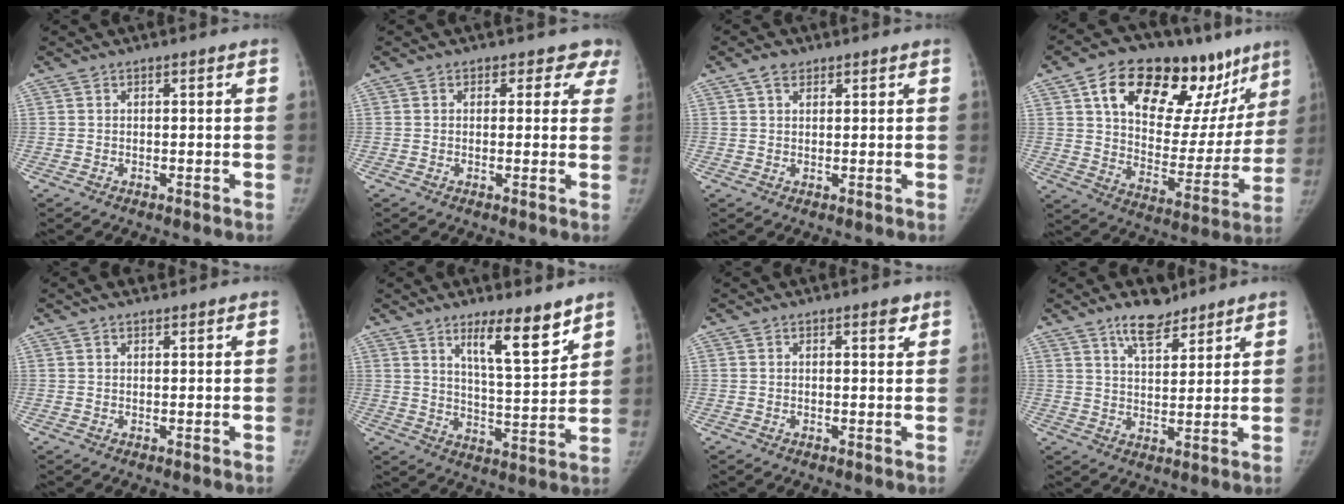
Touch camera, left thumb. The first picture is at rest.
{"total": 4.3, "force": [3.0, 2.9, 0.6], "torque": [0.040, -0.007, 0.014]}
{"total": 2.7, "force": [1.6, 1.7, 1.3], "torque": [-0.012, -0.002, 0.028]}
{"total": 28.8, "force": [16.0, 14.8, 18.8], "torque": [-0.227, -0.021, 0.246]}
{"total": 2.3, "force": [1.9, 0.9, 1.0], "torque": [-0.005, 0.002, 0.026]}
{"total": 10.6, "force": [7.3, 2.0, 7.4], "torque": [-0.103, -0.062, 0.124]}
{"total": 1.9, "force": [1.3, 0.7, 1.3], "torque": [-0.010, -0.007, 0.016]}
{"total": 7.7, "force": [5.7, 3.2, 4.1], "torque": [-0.045, -0.038, 0.097]}